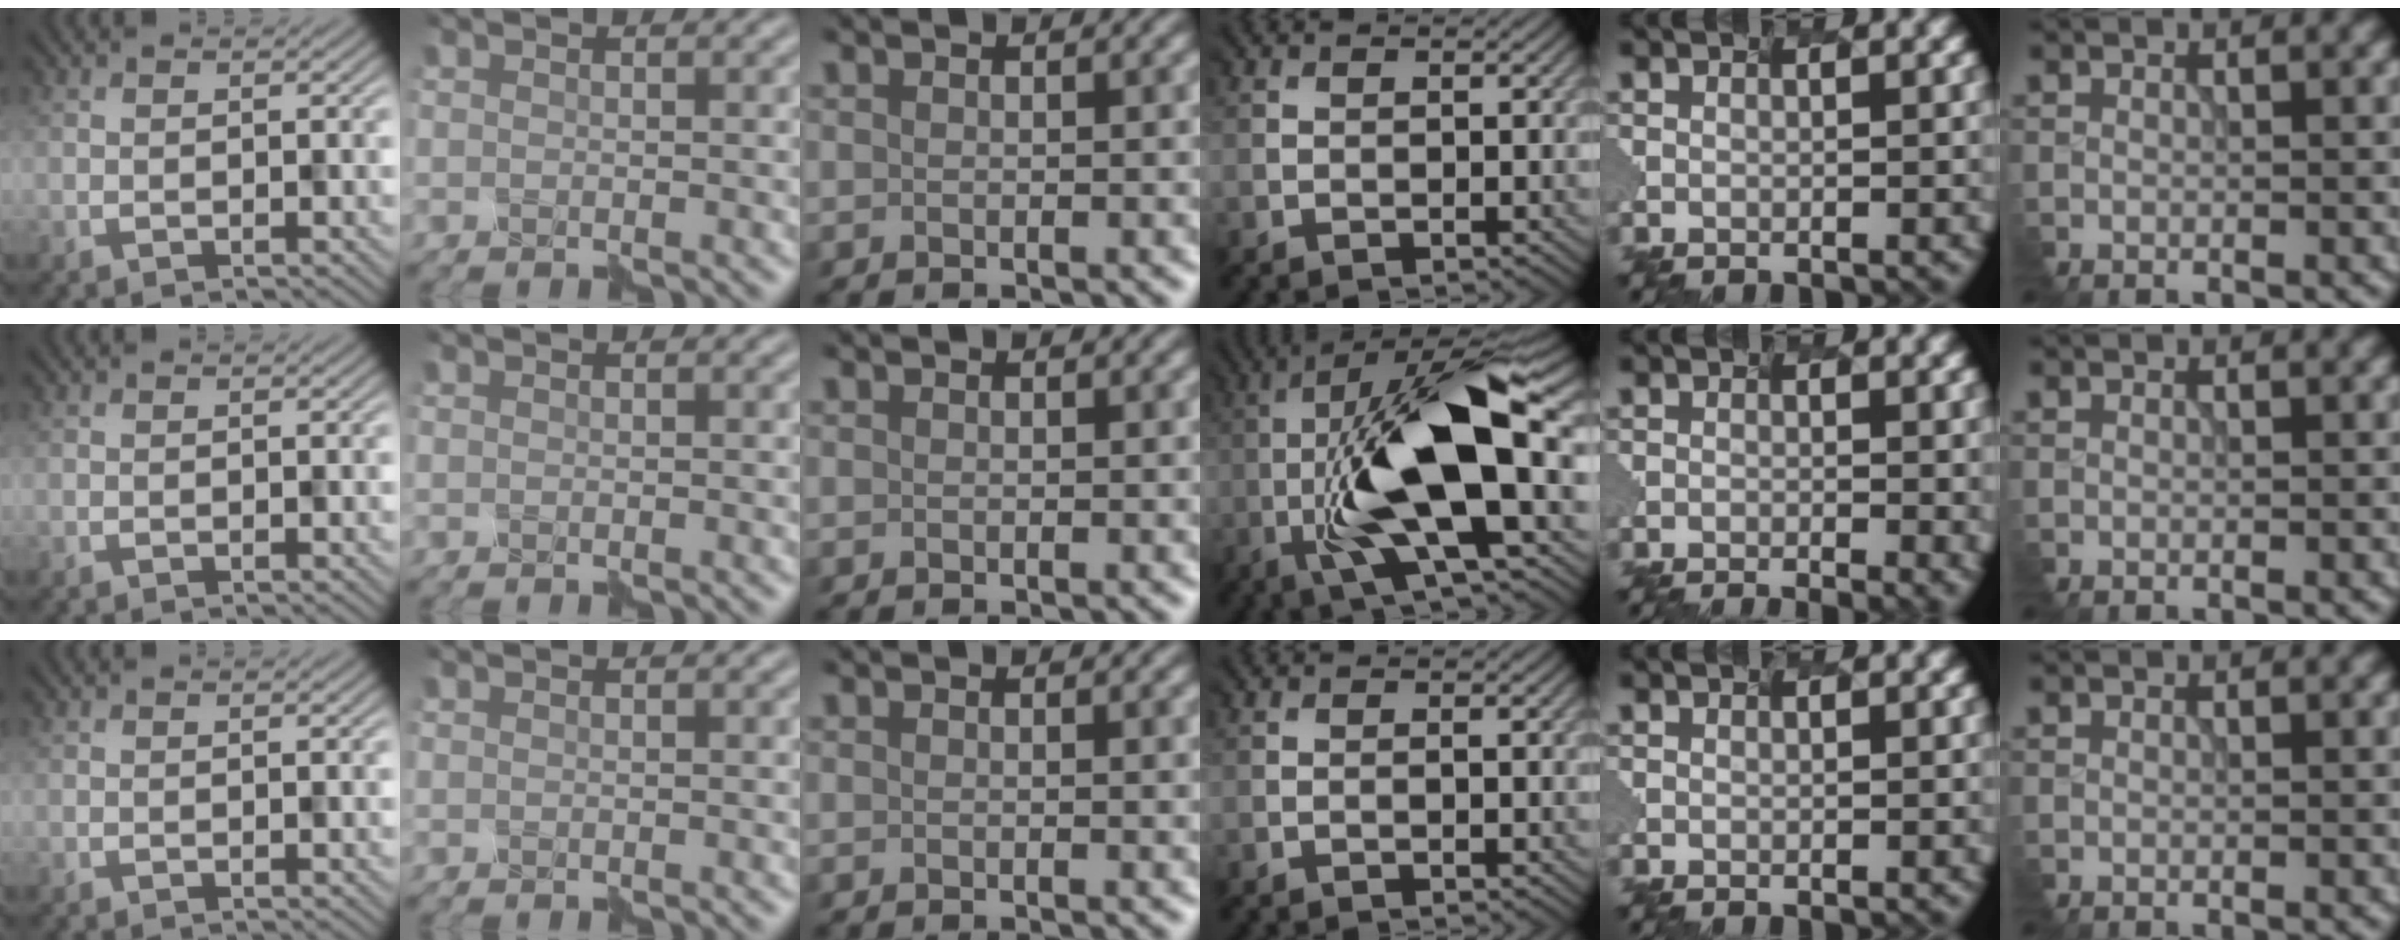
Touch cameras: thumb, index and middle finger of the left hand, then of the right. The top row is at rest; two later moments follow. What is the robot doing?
{"motion": "assemble", "object": "spray bottle"}